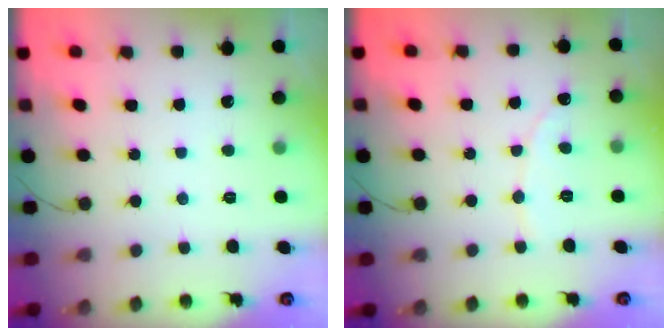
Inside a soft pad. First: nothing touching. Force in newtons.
{"total": 1.9, "press": 1.8, "slide": 0.2}